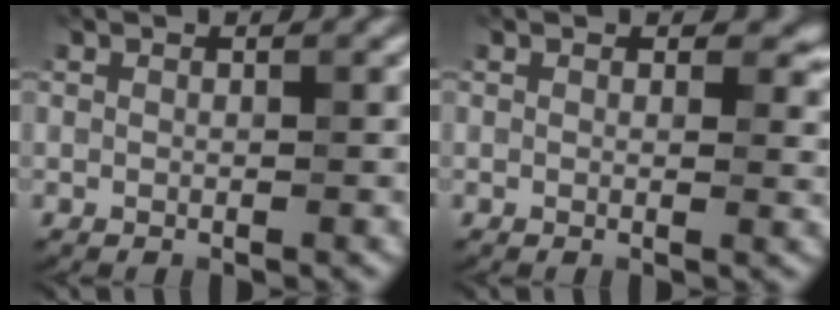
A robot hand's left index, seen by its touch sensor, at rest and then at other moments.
{"total": 2.2, "force": [0.9, 1.5, 1.4], "torque": [-0.017, -0.003, 0.007]}